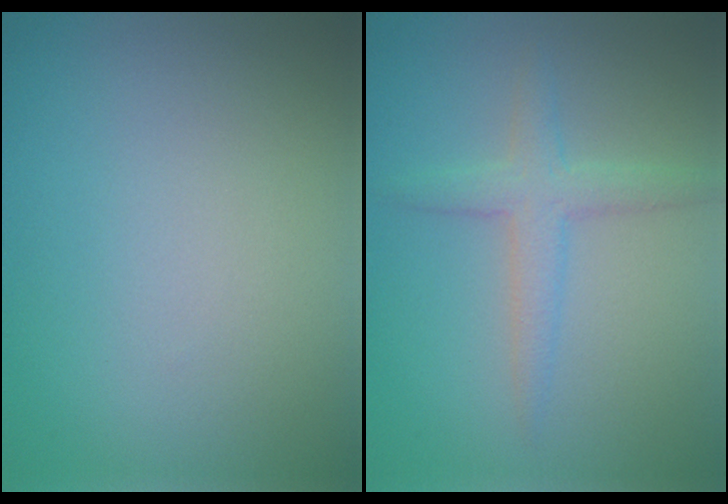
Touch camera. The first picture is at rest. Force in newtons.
{"total": 2.7, "press": 2.7, "slide": 0.1}